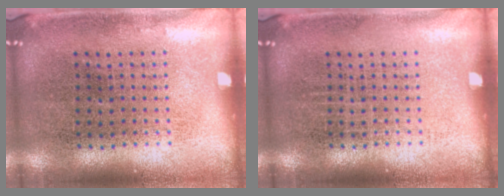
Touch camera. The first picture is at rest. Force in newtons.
{"total": 0.0}